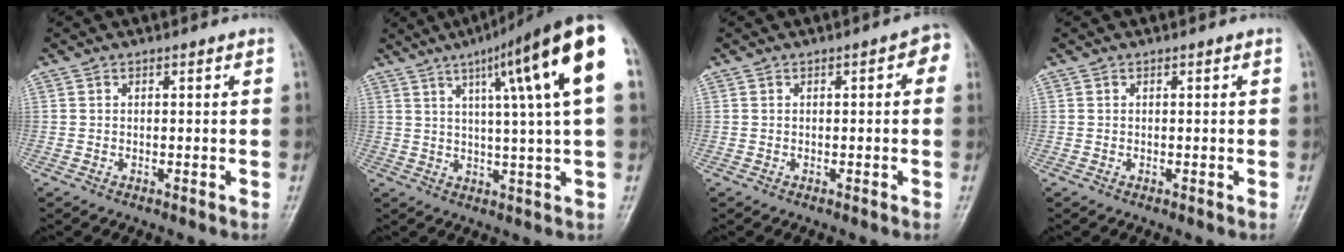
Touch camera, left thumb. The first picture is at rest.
{"total": 18.1, "force": [6.8, 1.1, 16.7], "torque": [-0.241, -0.002, 0.094]}
{"total": 3.1, "force": [0.6, 1.4, 2.7], "torque": [-0.022, 0.007, -0.002]}
{"total": 0.0}